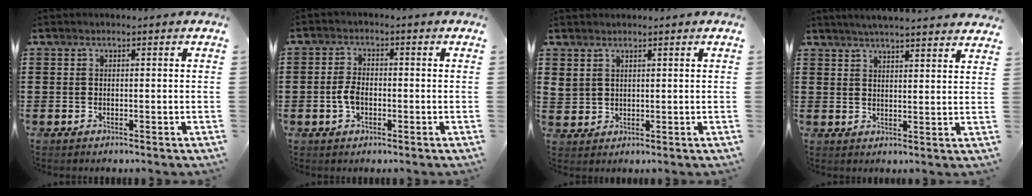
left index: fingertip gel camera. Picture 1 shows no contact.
{"total": 3.5, "force": [-0.8, 2.1, 2.7], "torque": [-0.074, -0.005, -0.020]}
{"total": 2.3, "force": [1.8, 1.5, 0.2], "torque": [-0.012, 0.004, 0.034]}
{"total": 3.8, "force": [3.7, -0.4, 1.0], "torque": [-0.030, -0.014, 0.066]}